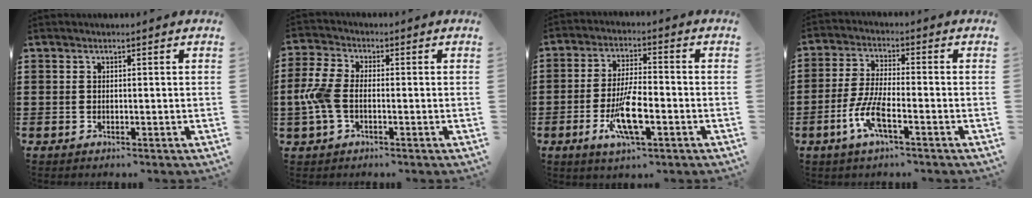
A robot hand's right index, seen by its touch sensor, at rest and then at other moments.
{"total": 6.1, "force": [-1.1, 3.4, 4.9], "torque": [-0.129, -0.003, -0.029]}
{"total": 8.9, "force": [-3.1, 2.5, 8.0], "torque": [-0.166, -0.015, -0.057]}
{"total": 6.6, "force": [-3.2, 1.4, 5.6], "torque": [-0.130, -0.016, -0.063]}